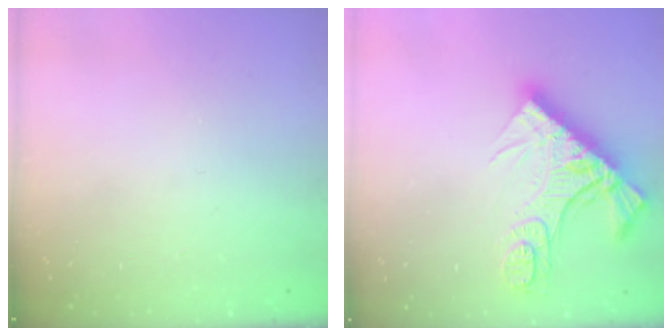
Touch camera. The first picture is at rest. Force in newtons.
{"total": 16.2, "press": 16.1, "slide": 1.6}